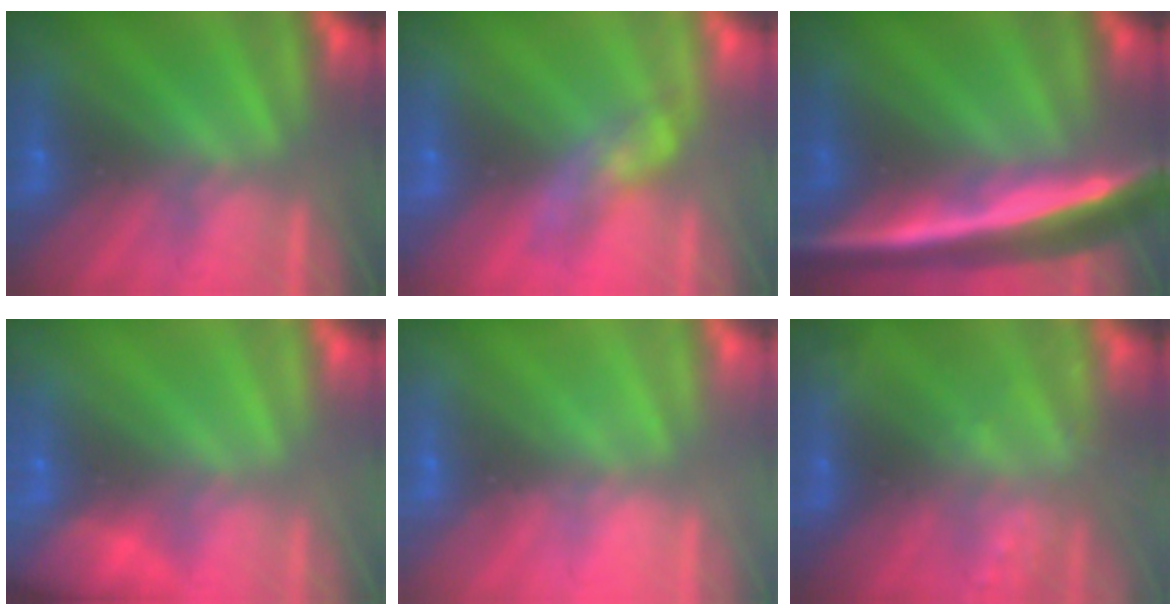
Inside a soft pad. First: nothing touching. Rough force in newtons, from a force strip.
{"total": 2.7}
{"total": 7.4}
{"total": 8.7}
{"total": 2.1}
{"total": 2.2}